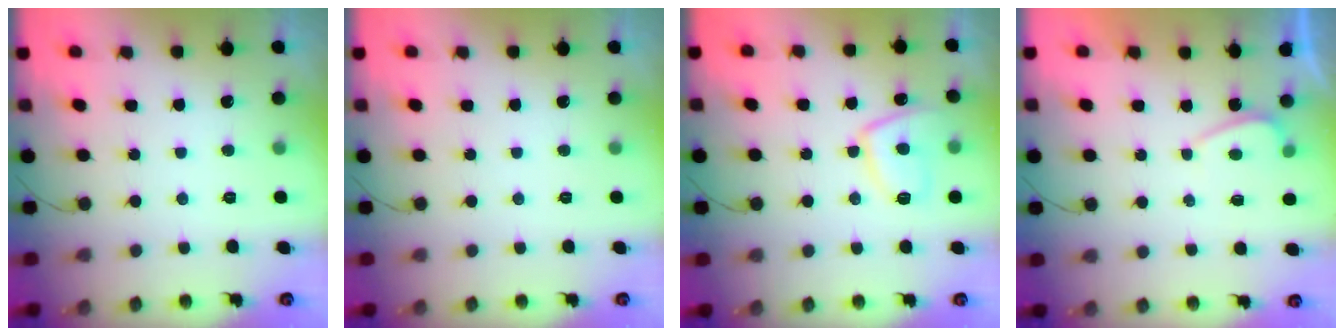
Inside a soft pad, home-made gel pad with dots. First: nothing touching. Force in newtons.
{"total": 0.0}
{"total": 8.9, "press": 8.9, "slide": 0.8}
{"total": 0.6, "press": 0.4, "slide": 0.5}